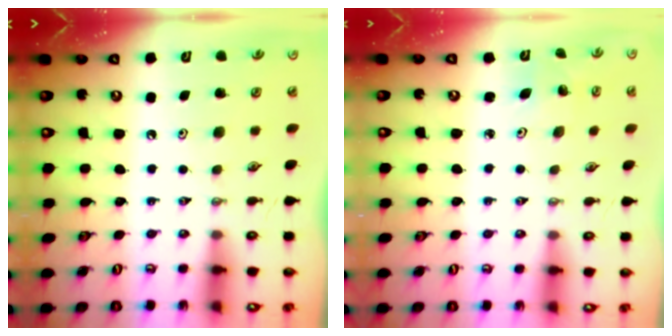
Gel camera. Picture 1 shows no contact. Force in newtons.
{"total": 2.4, "press": 2.4, "slide": 0.1}